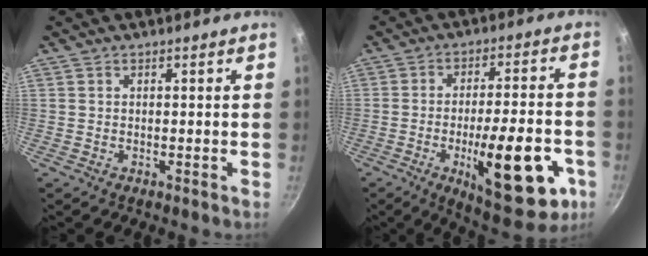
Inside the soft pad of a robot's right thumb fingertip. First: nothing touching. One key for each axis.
{"total": 20.4, "fx": -7.0, "fy": 6.9, "fz": 17.9, "tx": -0.226, "ty": 0.020, "tz": -0.089}